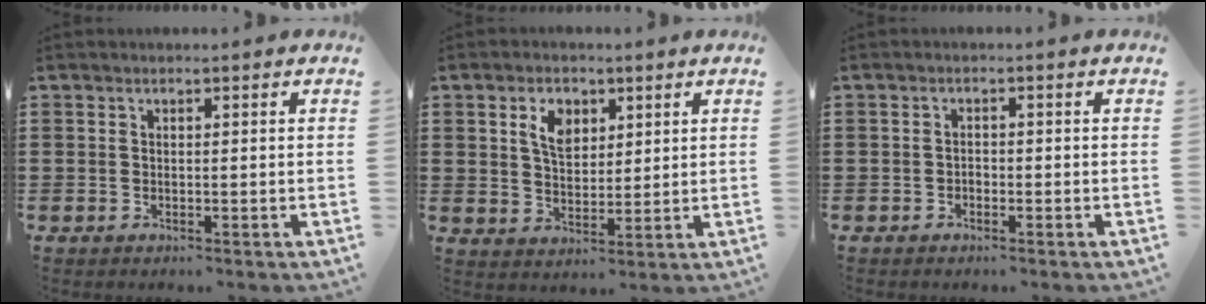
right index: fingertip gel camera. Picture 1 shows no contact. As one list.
[{"total": 5.0, "force": [2.2, 3.2, 3.2], "torque": [-0.060, 0.006, 0.035]}, {"total": 0.8, "force": [-0.6, 0.5, 0.3], "torque": [-0.008, -0.002, -0.011]}]